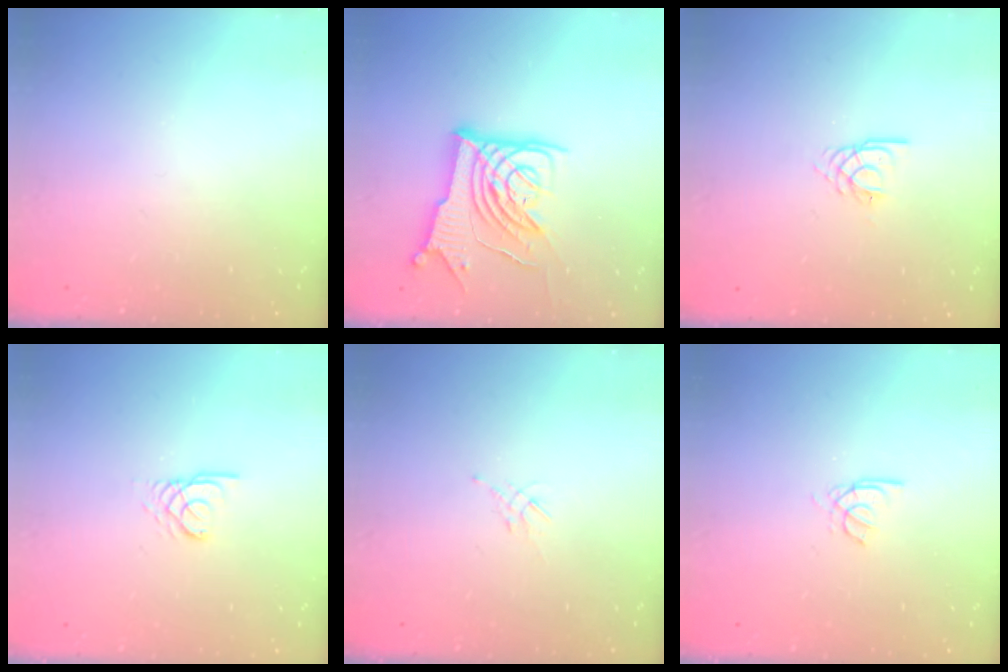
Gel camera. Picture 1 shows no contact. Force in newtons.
{"total": 14.0, "press": 13.9, "slide": 1.5}
{"total": 2.1, "press": 2.1, "slide": 0.3}
{"total": 2.4, "press": 2.4, "slide": 0.1}
{"total": 2.1, "press": 2.0, "slide": 0.5}
{"total": 2.6, "press": 2.6, "slide": 0.4}